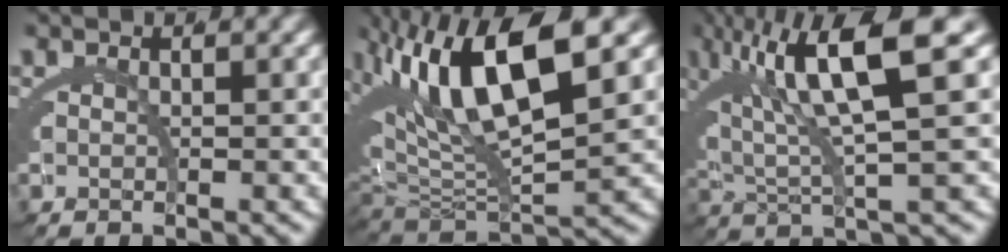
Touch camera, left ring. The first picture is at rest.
{"total": 11.3, "force": [4.0, 4.9, 9.4], "torque": [-0.176, 0.025, 0.066]}
{"total": 9.6, "force": [3.4, 3.0, 8.5], "torque": [-0.143, 0.026, 0.052]}